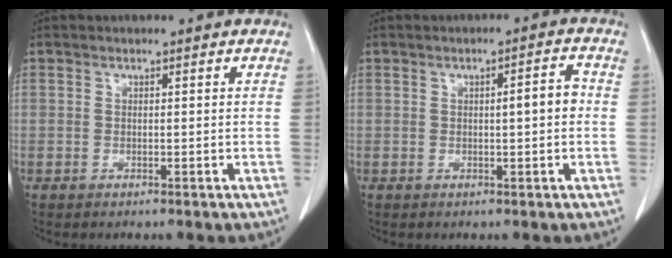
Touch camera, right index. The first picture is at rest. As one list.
[{"total": 3.3, "force": [0.1, 0.5, 3.3], "torque": [-0.049, 0.006, 0.001]}]